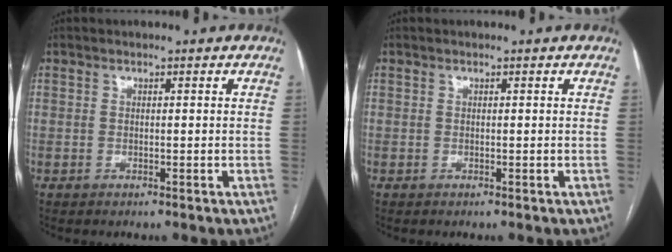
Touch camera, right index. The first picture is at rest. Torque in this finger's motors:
{"motor_torque": [0.05, 0.02, 0.01, 0.00]}